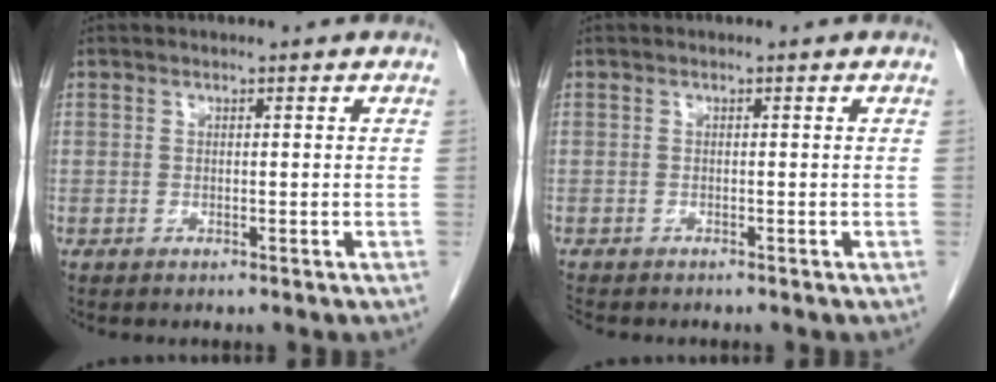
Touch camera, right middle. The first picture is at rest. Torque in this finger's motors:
{"motor_torque": [0.30, -0.15, -0.01, 0.01]}